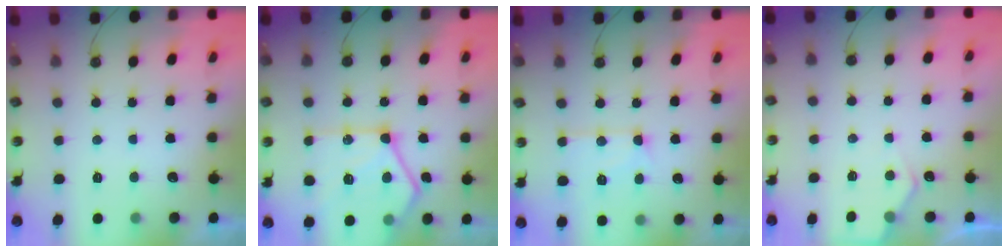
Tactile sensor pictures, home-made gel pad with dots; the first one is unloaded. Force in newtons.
{"total": 20.5, "press": 20.4, "slide": 1.7}
{"total": 10.9, "press": 10.9, "slide": 1.0}
{"total": 4.7, "press": 4.6, "slide": 0.5}